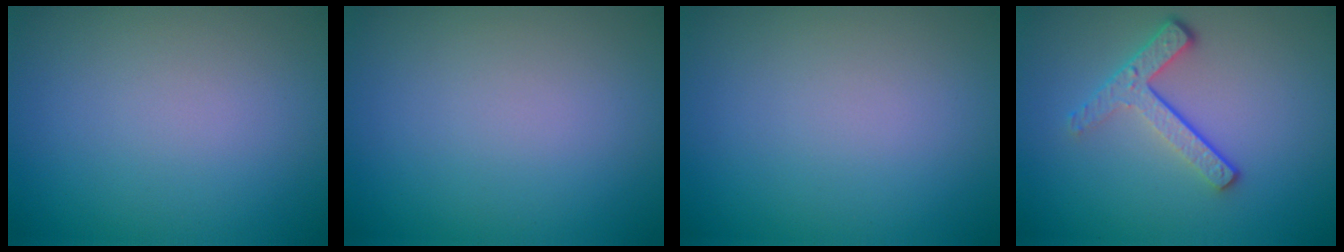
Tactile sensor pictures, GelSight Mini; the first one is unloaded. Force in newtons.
{"total": 0.0}
{"total": 0.0}
{"total": 3.6, "press": 2.6, "slide": 2.5}